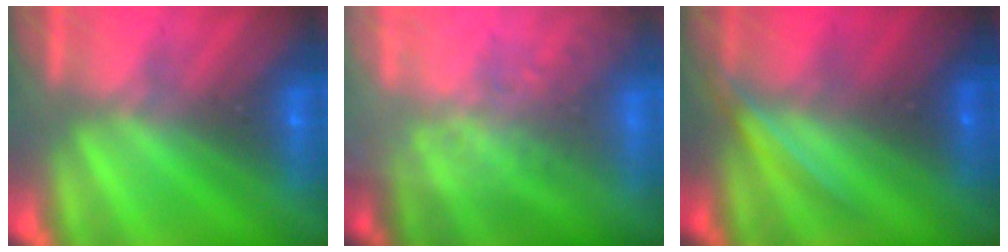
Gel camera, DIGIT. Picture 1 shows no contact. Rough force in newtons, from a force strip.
{"total": 9.2}
{"total": 2.0}